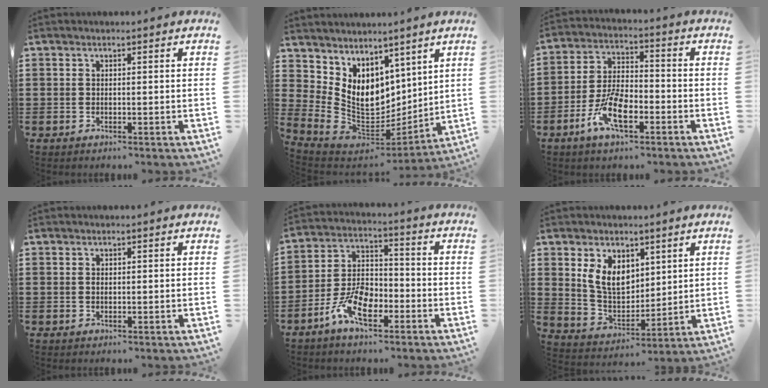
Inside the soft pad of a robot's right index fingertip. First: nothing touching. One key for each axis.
{"total": 9.7, "fx": 3.5, "fy": 7.6, "fz": 4.9, "tx": -0.127, "ty": -0.039, "tz": 0.075}
{"total": 8.4, "fx": -3.9, "fy": 3.7, "fz": 6.4, "tx": -0.150, "ty": -0.003, "tz": -0.077}
{"total": 0.6, "fx": 0.2, "fy": 0.4, "fz": 0.5, "tx": -0.012, "ty": 0.000, "tz": 0.003}
{"total": 8.1, "fx": -4.3, "fy": 4.4, "fz": 5.3, "tx": -0.127, "ty": 0.007, "tz": -0.085}
{"total": 7.5, "fx": 3.3, "fy": 5.2, "fz": 4.3, "tx": -0.109, "ty": 0.004, "tz": 0.062}